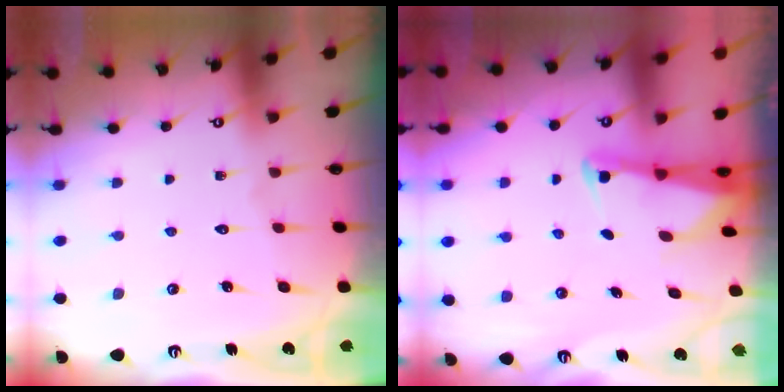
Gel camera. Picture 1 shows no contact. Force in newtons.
{"total": 2.4, "press": 2.4, "slide": 0.2}